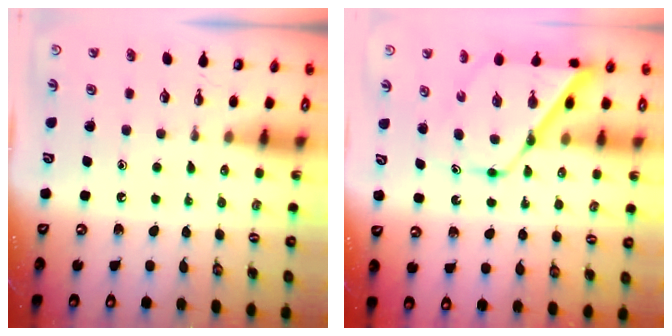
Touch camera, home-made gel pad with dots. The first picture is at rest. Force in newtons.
{"total": 11.7, "press": 11.6, "slide": 0.9}